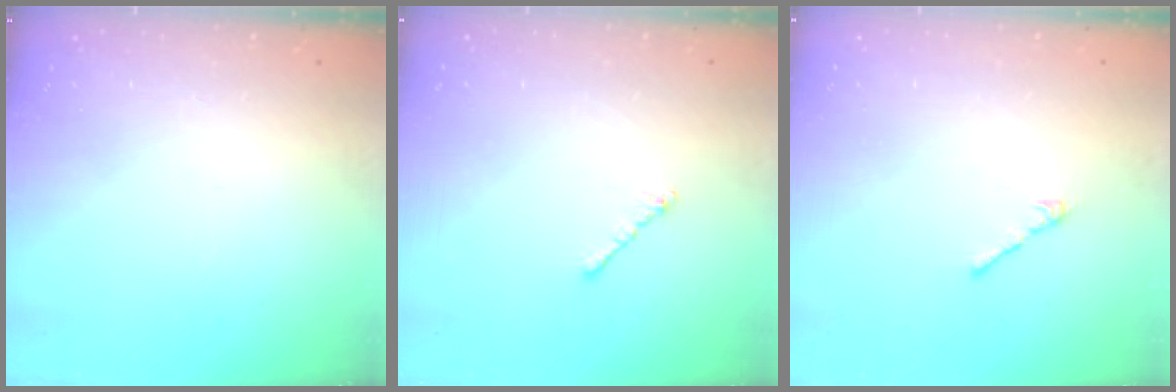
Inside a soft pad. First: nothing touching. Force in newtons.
{"total": 1.0, "press": 0.9, "slide": 0.4}
{"total": 0.6, "press": 0.4, "slide": 0.4}